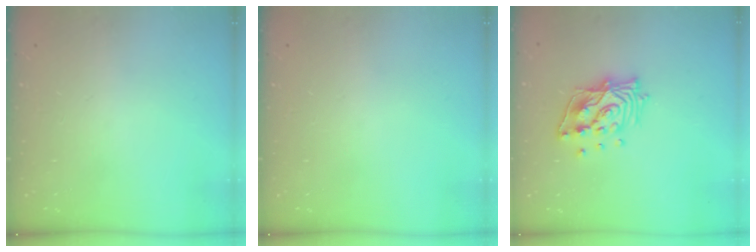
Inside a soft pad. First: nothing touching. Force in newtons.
{"total": 0.0}
{"total": 14.9, "press": 14.8, "slide": 2.0}